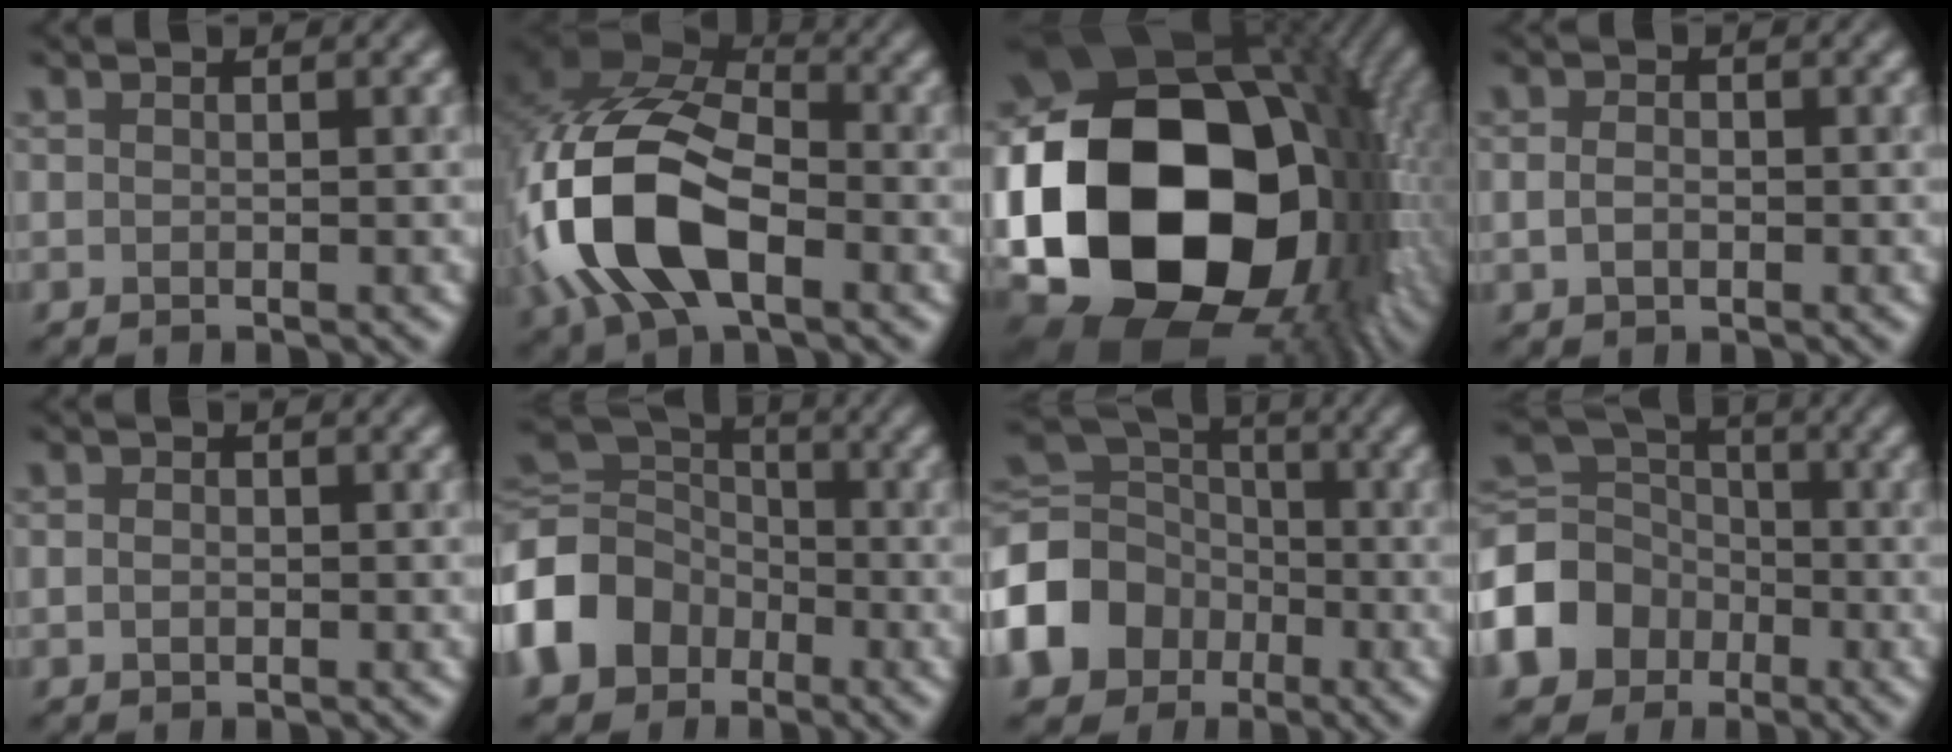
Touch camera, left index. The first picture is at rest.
{"total": 14.4, "force": [-4.2, 8.2, 11.0], "torque": [-0.257, -0.004, -0.089]}
{"total": 24.1, "force": [-2.8, 18.4, 15.4], "torque": [-0.264, -0.043, -0.066]}
{"total": 1.6, "force": [-0.2, 1.1, 1.1], "torque": [-0.024, 0.000, -0.006]}
{"total": 0.9, "force": [-0.1, 0.7, 0.5], "torque": [-0.011, 0.001, -0.004]}
{"total": 10.1, "force": [-3.2, 8.3, 4.7], "torque": [-0.132, -0.007, -0.082]}
{"total": 11.2, "force": [-3.9, 9.2, 5.1], "torque": [-0.139, -0.015, -0.089]}
{"total": 8.8, "force": [-3.4, 7.1, 3.9], "torque": [-0.100, -0.001, -0.087]}